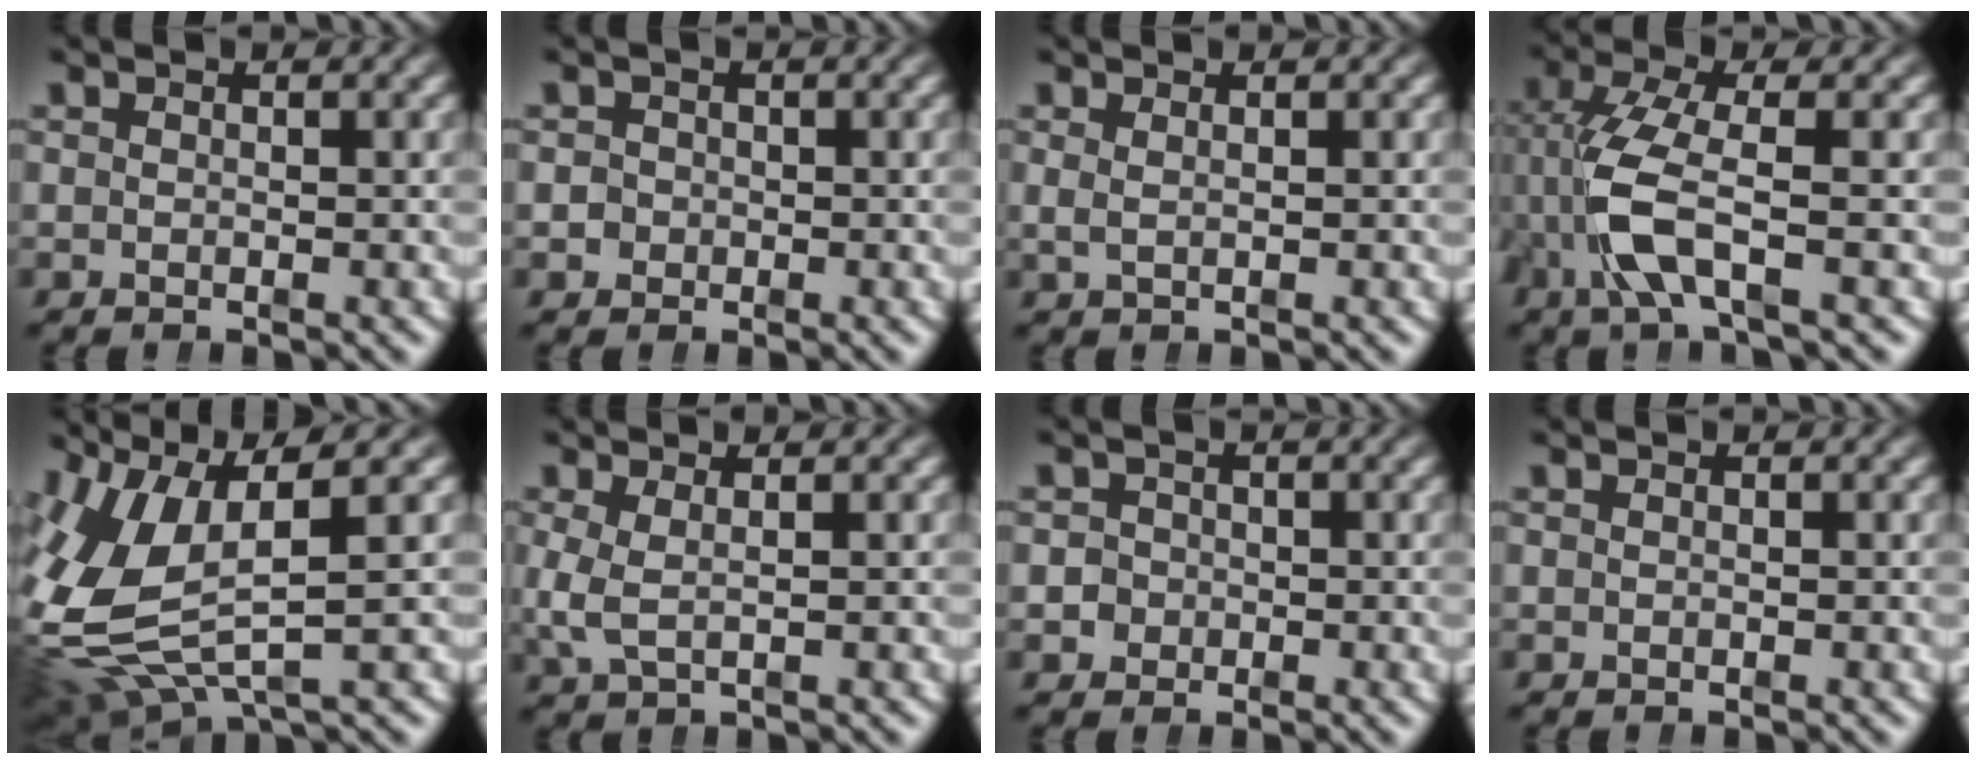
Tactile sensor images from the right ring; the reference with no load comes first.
{"total": 2.2, "force": [-0.5, 2.1, 0.2], "torque": [-0.014, -0.006, -0.011]}
{"total": 0.8, "force": [0.5, 0.0, 0.7], "torque": [-0.016, -0.006, 0.014]}
{"total": 5.7, "force": [-0.7, 2.2, 5.2], "torque": [-0.136, -0.018, -0.003]}
{"total": 10.5, "force": [0.2, 7.3, 7.5], "torque": [-0.189, -0.028, 0.014]}
{"total": 2.4, "force": [0.1, 1.3, 2.1], "torque": [-0.063, -0.016, 0.014]}
{"total": 3.1, "force": [-0.6, 3.0, 0.5], "torque": [-0.021, -0.009, -0.014]}
{"total": 0.0}